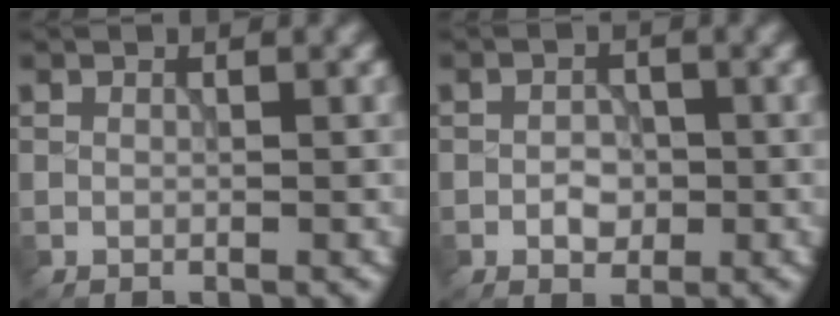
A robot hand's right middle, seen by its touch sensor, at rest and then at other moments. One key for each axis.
{"total": 2.0, "fx": -0.6, "fy": 1.4, "fz": 1.3, "tx": -0.021, "ty": 0.000, "tz": -0.012}